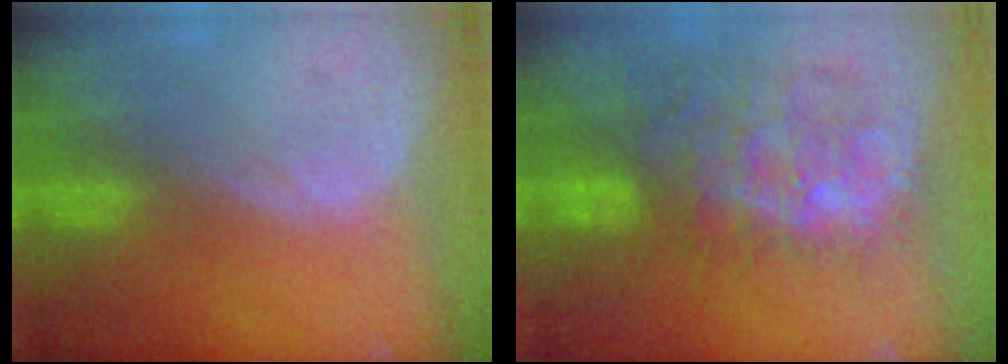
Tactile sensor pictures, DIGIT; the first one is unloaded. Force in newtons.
{"total": 10.3, "press": 9.8, "slide": 3.2}